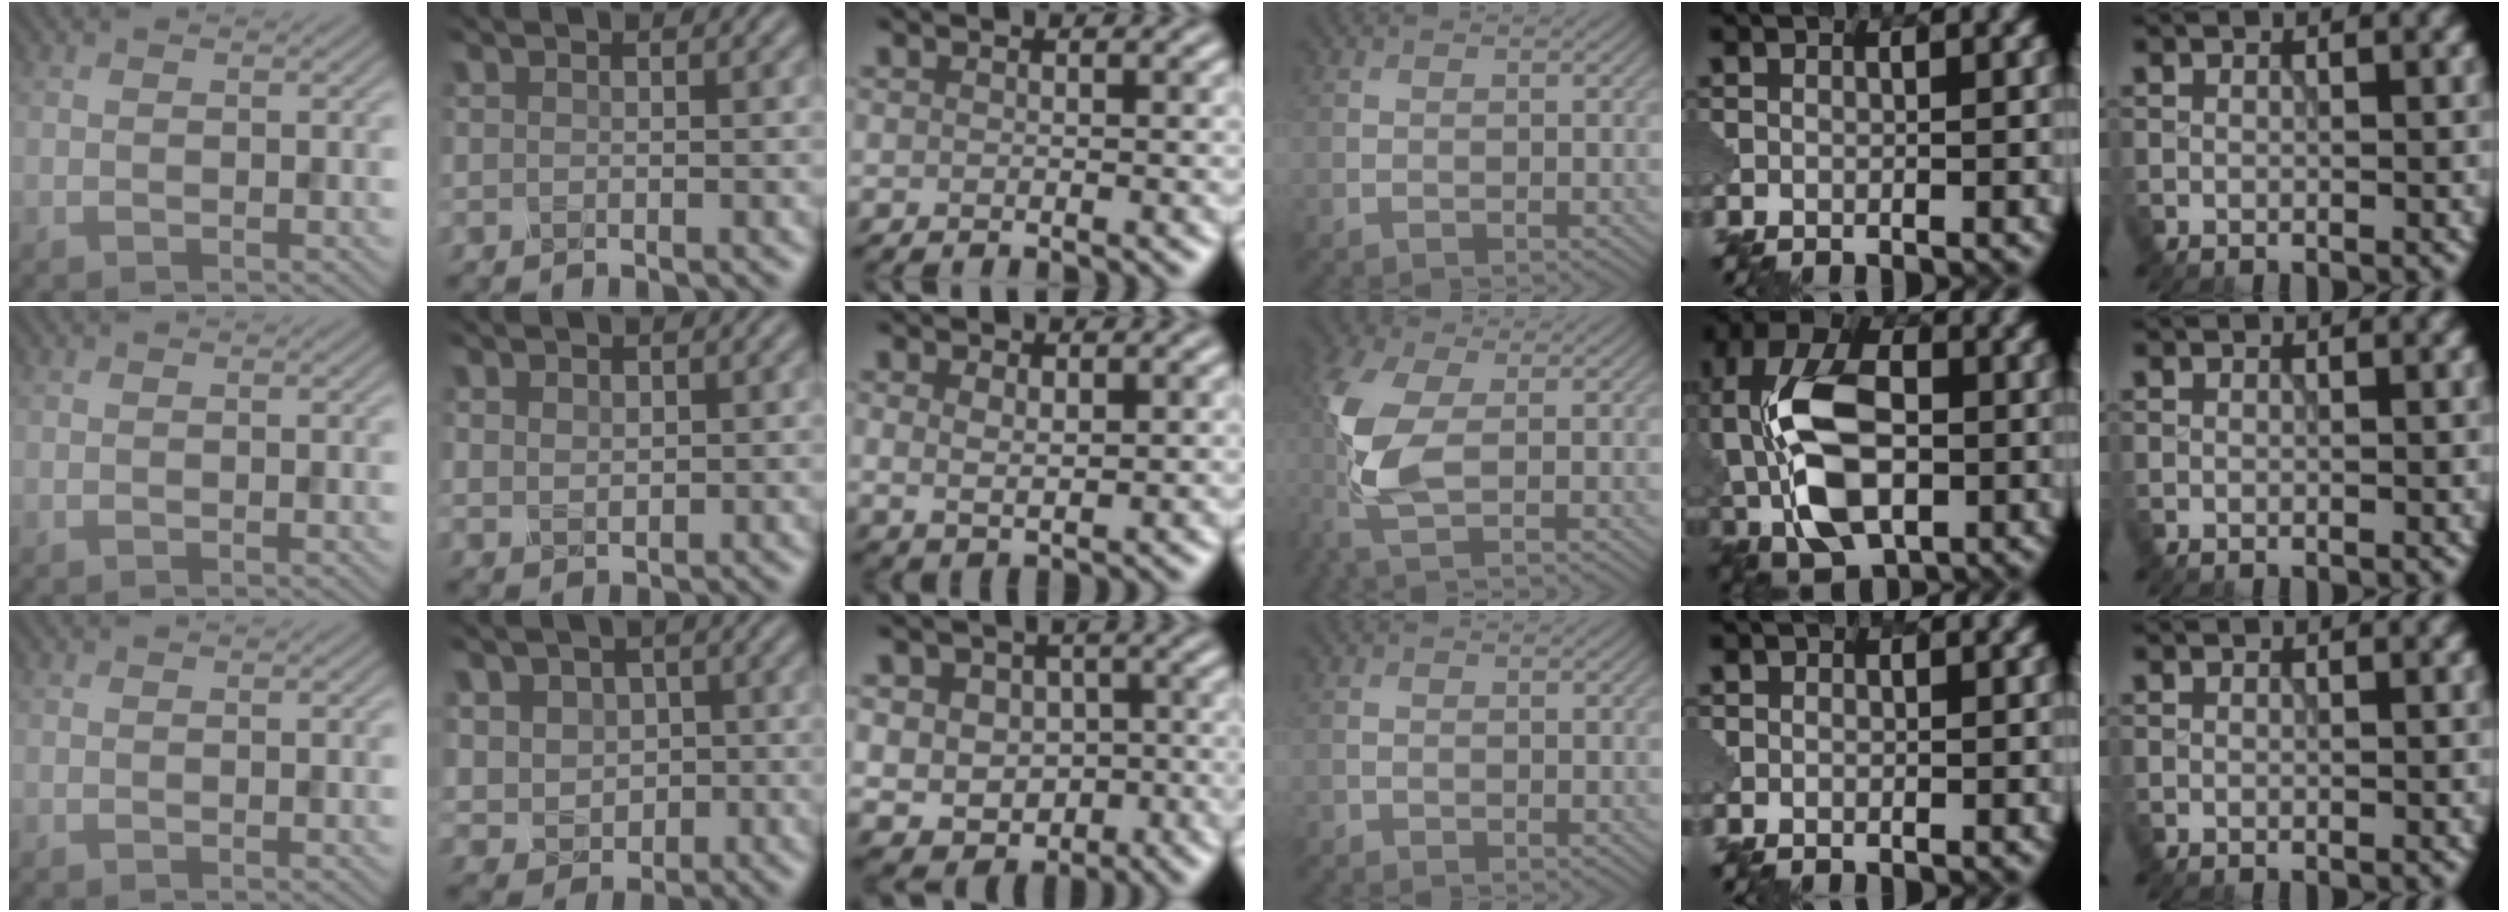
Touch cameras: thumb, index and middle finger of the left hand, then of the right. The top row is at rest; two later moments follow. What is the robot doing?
{"motion": "insert", "object": "pin"}